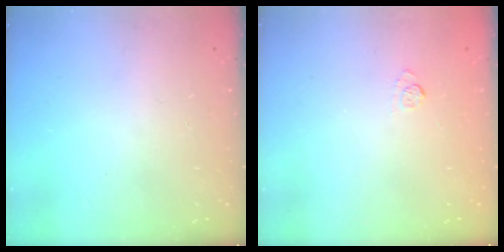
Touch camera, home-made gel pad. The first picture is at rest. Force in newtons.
{"total": 7.1, "press": 6.9, "slide": 1.4}